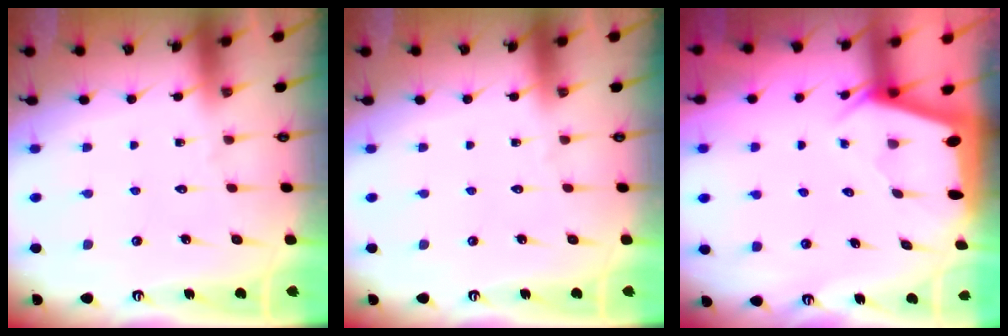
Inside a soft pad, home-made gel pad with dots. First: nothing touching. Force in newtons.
{"total": 0.0}
{"total": 2.2, "press": 2.2, "slide": 0.3}